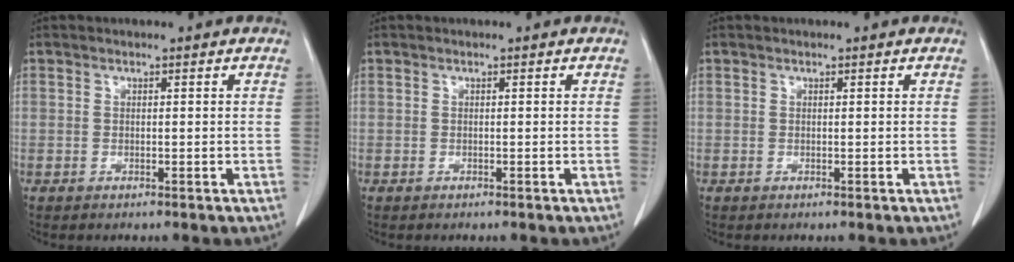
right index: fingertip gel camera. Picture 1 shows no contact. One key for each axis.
{"total": 0.0}
{"total": 0.0}